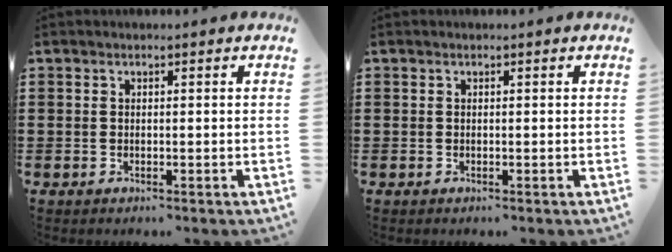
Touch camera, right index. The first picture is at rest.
{"total": 0.0}